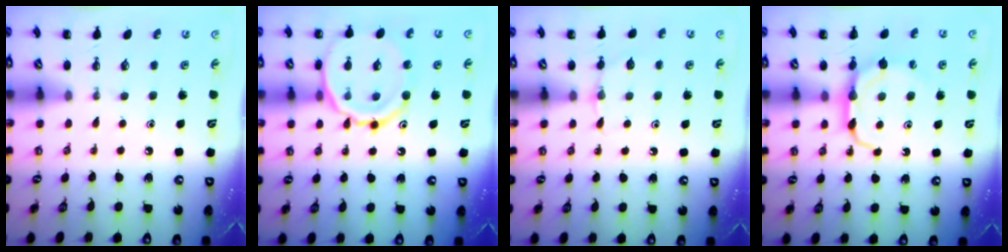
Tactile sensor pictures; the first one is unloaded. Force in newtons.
{"total": 14.2, "press": 14.1, "slide": 0.8}
{"total": 5.1, "press": 4.8, "slide": 1.5}
{"total": 7.9, "press": 7.8, "slide": 1.0}